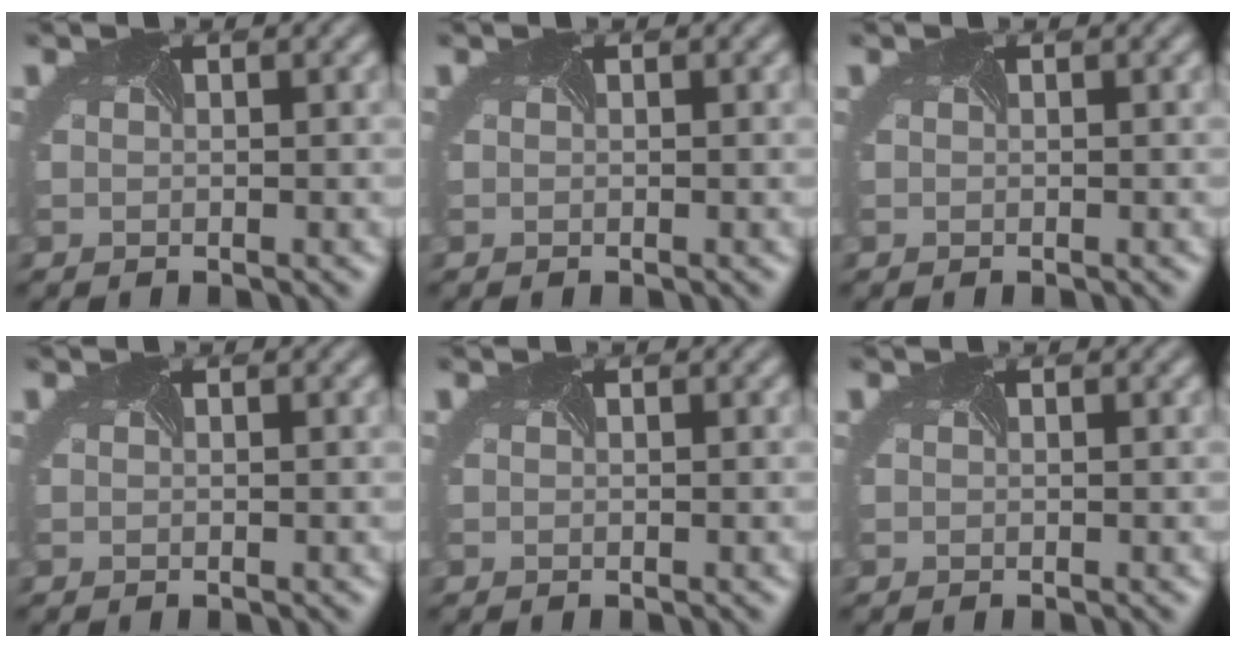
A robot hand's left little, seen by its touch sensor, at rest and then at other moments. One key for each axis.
{"total": 0.0}
{"total": 0.0}
{"total": 0.0}
{"total": 0.0}
{"total": 0.0}